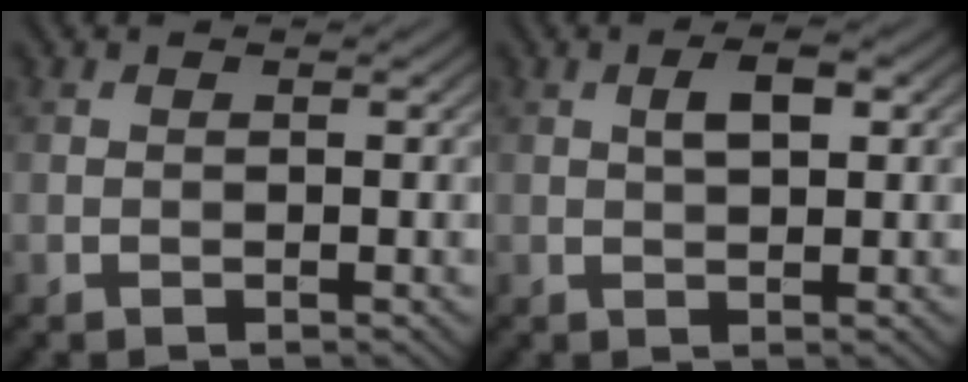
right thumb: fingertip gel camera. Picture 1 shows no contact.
{"total": 2.9, "force": [0.8, 1.1, 2.6], "torque": [-0.046, 0.005, 0.013]}